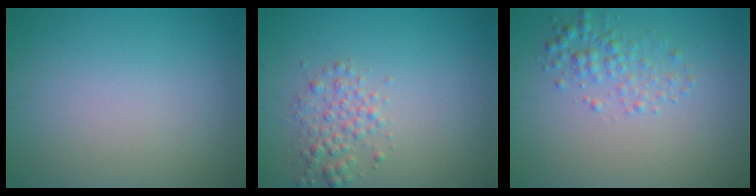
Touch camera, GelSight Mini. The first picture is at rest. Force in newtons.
{"total": 2.2, "press": 2.2, "slide": 0.0}
{"total": 2.3, "press": 2.3, "slide": 0.1}